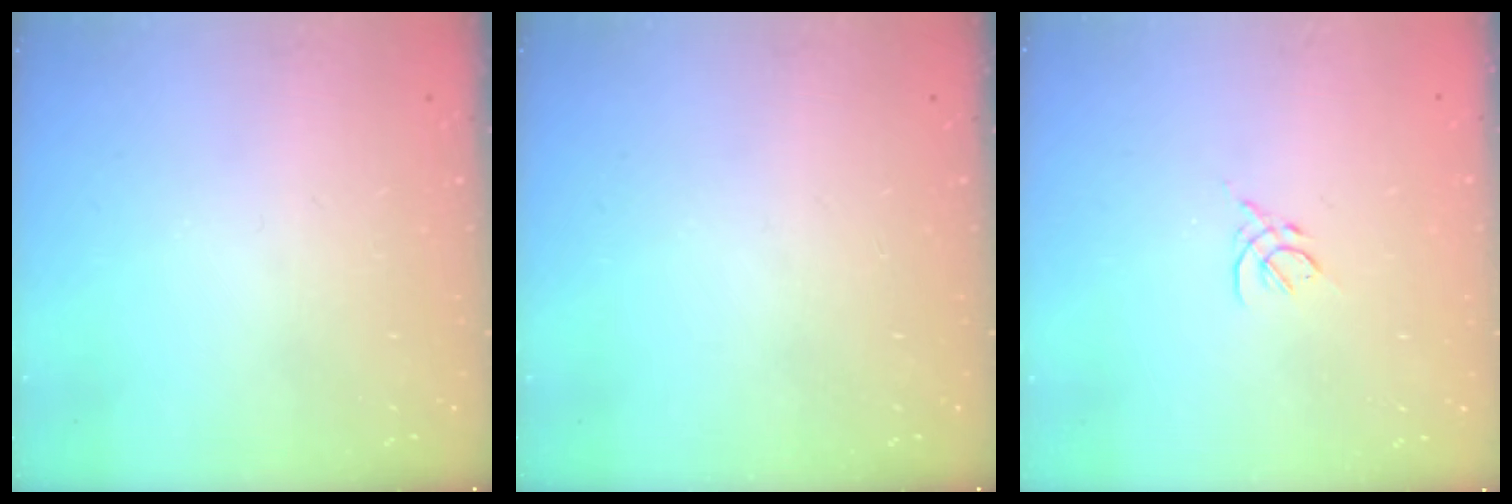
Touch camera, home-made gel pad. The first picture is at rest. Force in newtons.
{"total": 0.0}
{"total": 2.6, "press": 2.5, "slide": 0.7}